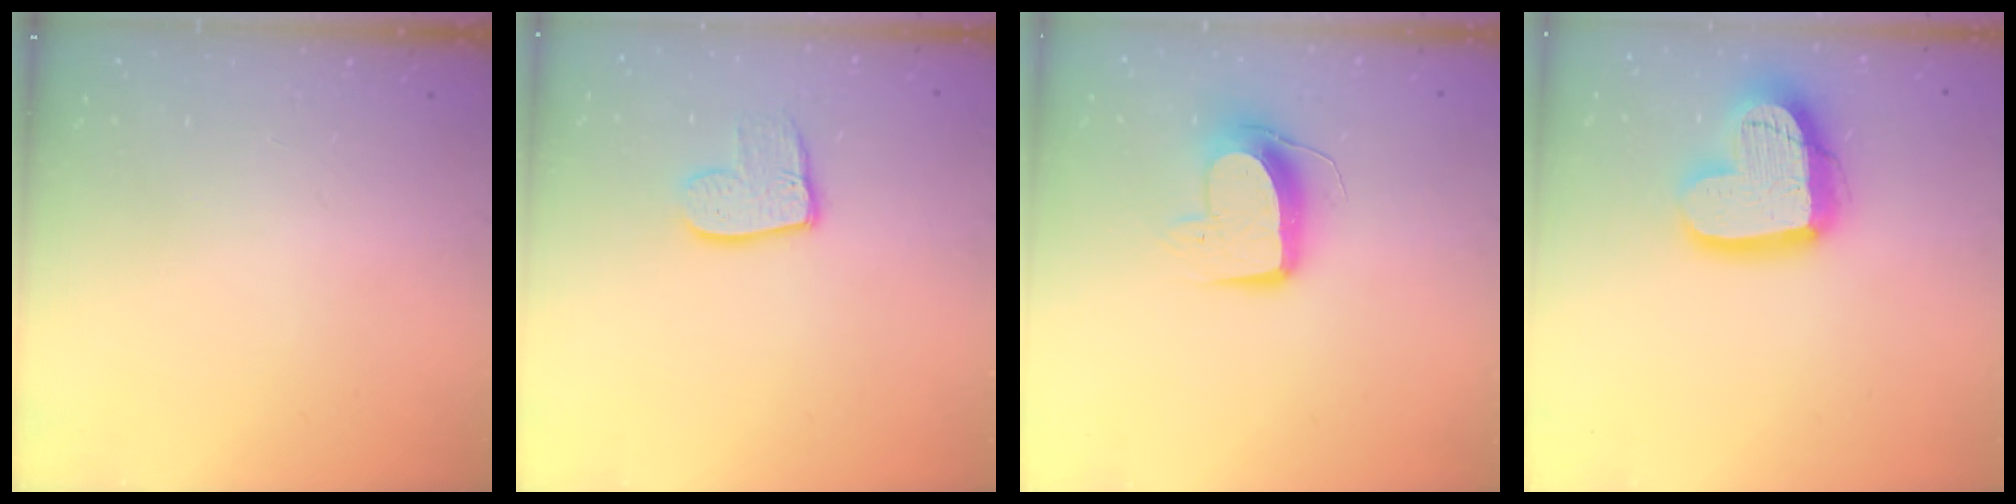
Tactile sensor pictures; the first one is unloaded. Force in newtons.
{"total": 10.0, "press": 9.9, "slide": 0.7}
{"total": 12.1, "press": 12.1, "slide": 1.0}
{"total": 18.4, "press": 18.3, "slide": 1.6}